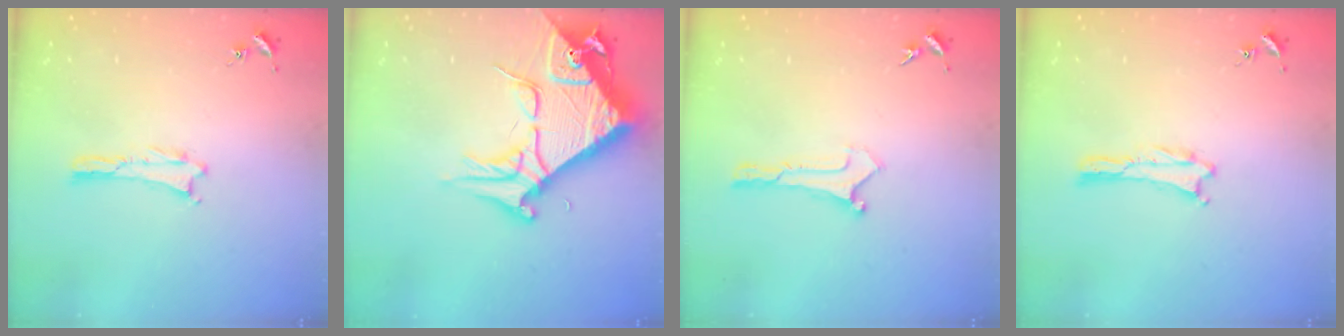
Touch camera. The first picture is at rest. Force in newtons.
{"total": 12.0, "press": 11.9, "slide": 1.4}
{"total": 0.0}
{"total": 0.0}